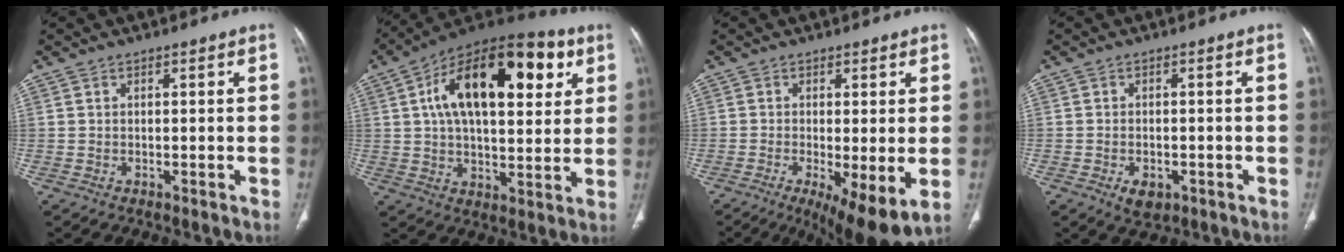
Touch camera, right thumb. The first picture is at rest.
{"total": 25.2, "force": [8.1, 12.3, 20.4], "torque": [-0.306, 0.013, 0.120]}
{"total": 10.6, "force": [-3.2, 2.9, 9.7], "torque": [-0.158, -0.022, -0.046]}
{"total": 3.7, "force": [-1.7, 2.2, 2.4], "torque": [-0.035, 0.002, -0.020]}